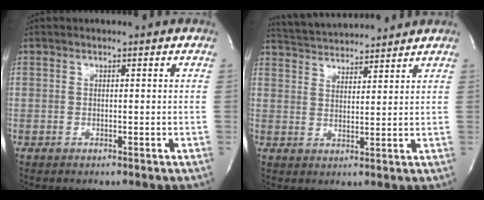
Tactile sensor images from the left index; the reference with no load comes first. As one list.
[{"total": 9.5, "force": [9.2, 0.8, 2.2], "torque": [-0.049, 0.018, 0.146]}]